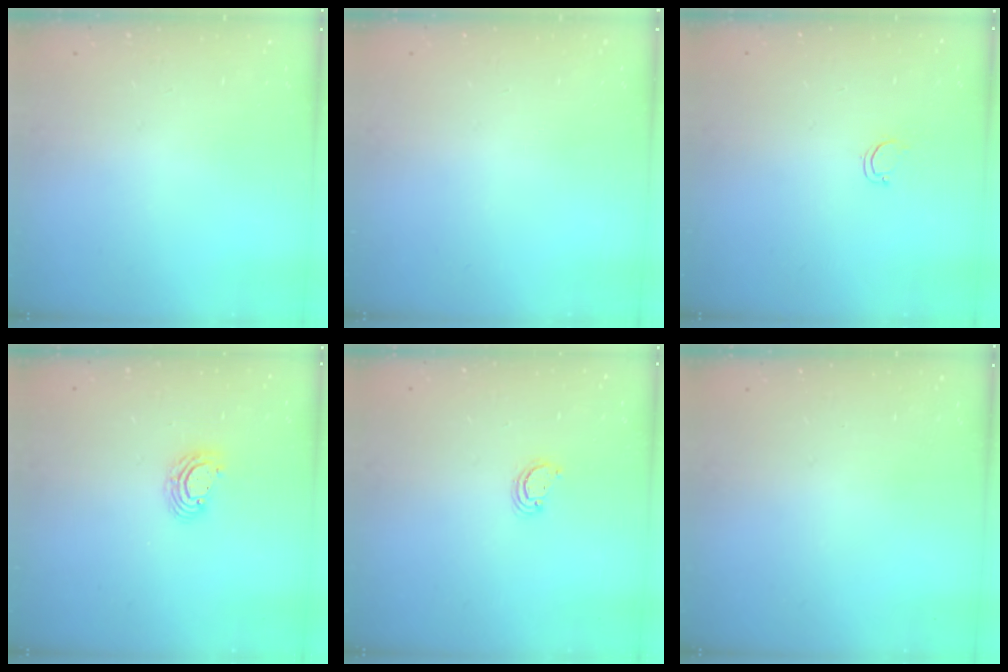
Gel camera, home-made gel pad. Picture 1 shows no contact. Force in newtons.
{"total": 0.0}
{"total": 2.8, "press": 2.8, "slide": 0.2}
{"total": 6.0, "press": 6.0, "slide": 0.8}
{"total": 2.3, "press": 2.3, "slide": 0.2}
{"total": 0.0}